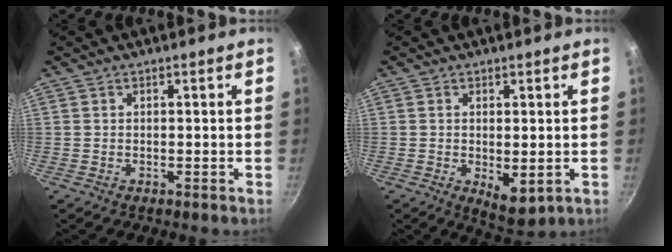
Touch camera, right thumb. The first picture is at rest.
{"total": 5.4, "force": [-0.6, 2.5, 4.7], "torque": [-0.065, -0.015, 0.002]}